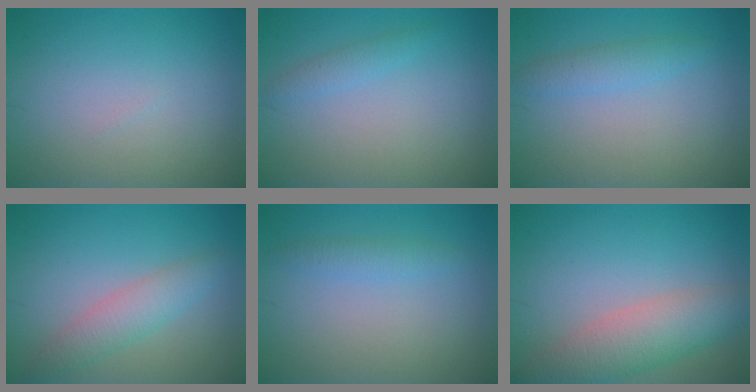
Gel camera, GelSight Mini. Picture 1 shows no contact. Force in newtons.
{"total": 1.3, "press": 1.3, "slide": 0.1}
{"total": 2.0, "press": 1.9, "slide": 0.2}
{"total": 3.0, "press": 3.0, "slide": 0.1}
{"total": 1.4, "press": 1.4, "slide": 0.1}
{"total": 5.7, "press": 5.6, "slide": 0.1}